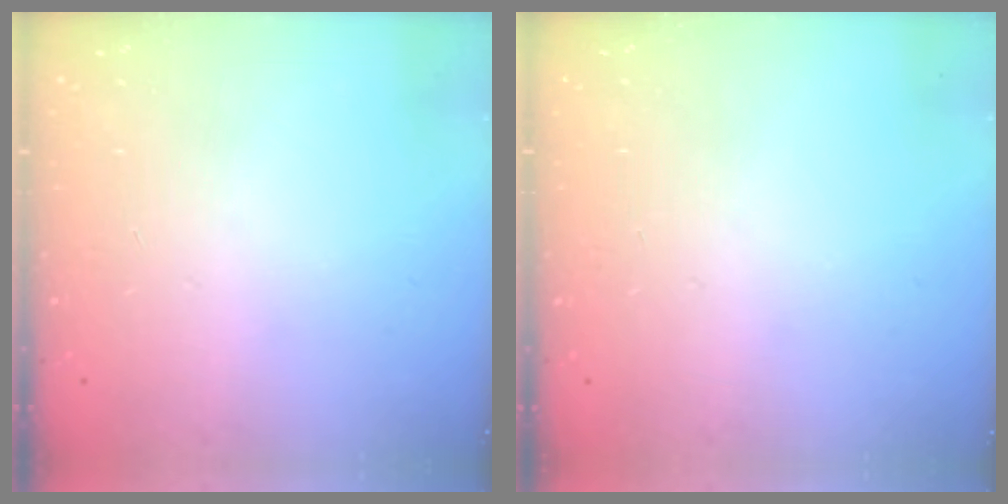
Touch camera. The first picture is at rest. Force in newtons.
{"total": 0.0}